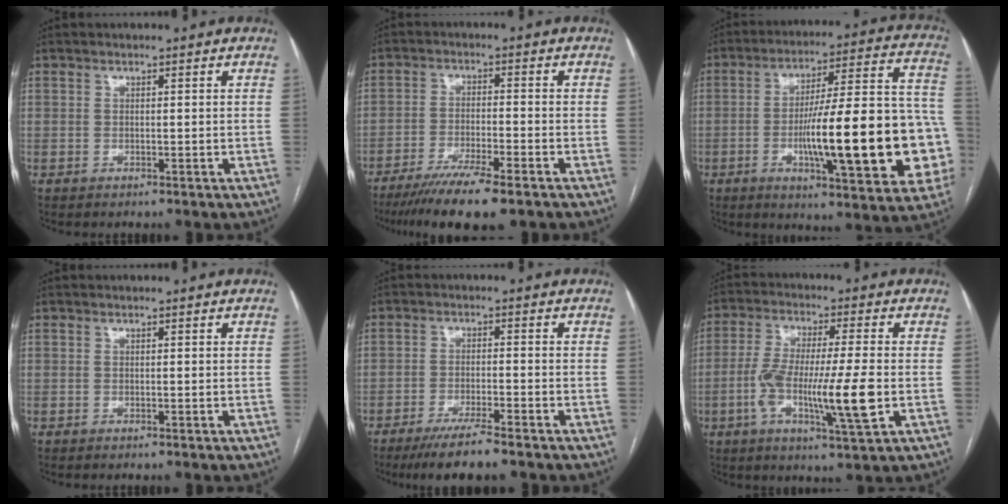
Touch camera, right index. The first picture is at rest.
{"total": 10.0, "force": [-7.3, 0.7, 6.7], "torque": [-0.107, -0.023, -0.119]}
{"total": 24.7, "force": [-5.4, 3.8, 23.8], "torque": [-0.281, 0.021, -0.071]}
{"total": 0.0}
{"total": 6.8, "force": [-5.3, 0.3, 4.3], "torque": [-0.072, -0.016, -0.090]}
{"total": 13.1, "force": [-2.9, 0.9, 12.8], "torque": [-0.238, -0.008, -0.054]}